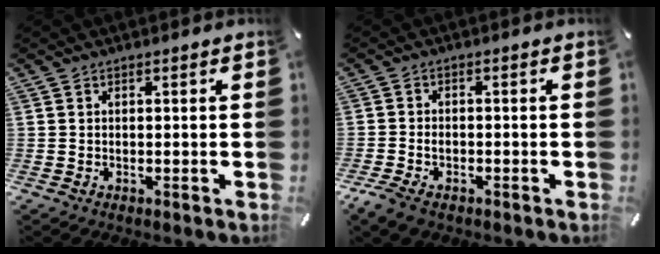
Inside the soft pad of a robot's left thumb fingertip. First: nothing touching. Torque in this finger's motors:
{"motor_torque": [0.29, 0.51, 0.31, 0.22, 0.11]}